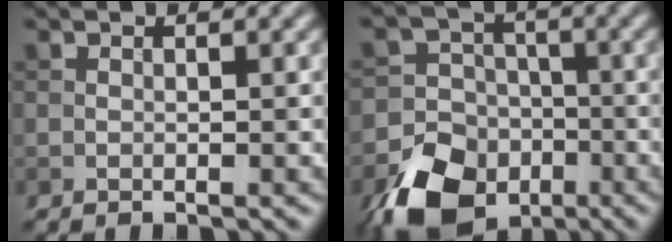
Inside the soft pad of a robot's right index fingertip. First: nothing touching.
{"total": 9.9, "force": [-5.7, 7.0, 4.0], "torque": [-0.070, -0.014, -0.107]}